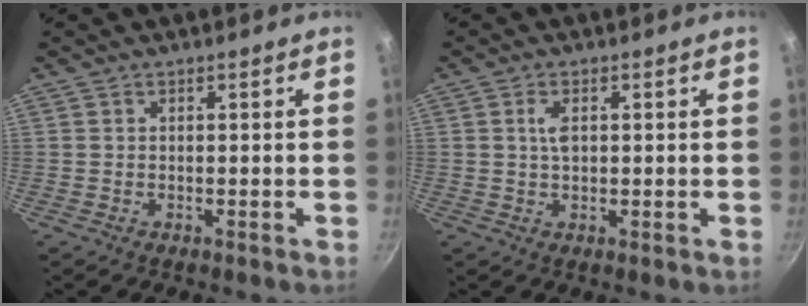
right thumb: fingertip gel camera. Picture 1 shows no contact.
{"total": 2.9, "force": [0.6, 1.5, 2.4], "torque": [-0.043, 0.003, 0.011]}